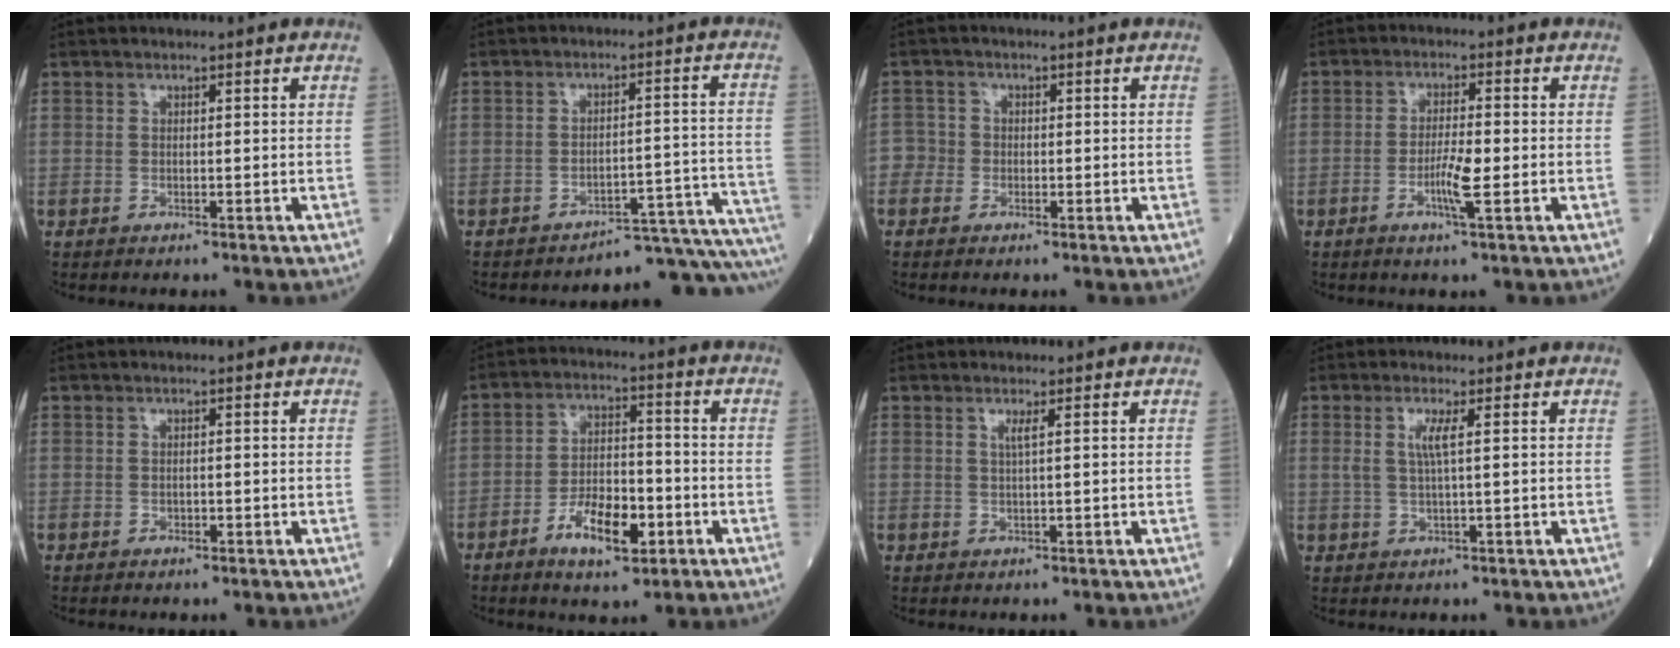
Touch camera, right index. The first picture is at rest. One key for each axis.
{"total": 13.6, "fx": -13.5, "fy": -0.4, "fz": 1.3, "tx": 0.019, "ty": 0.044, "tz": -0.166}
{"total": 2.4, "fx": -1.0, "fy": 2.2, "fz": -0.1, "tx": 0.012, "ty": 0.009, "tz": -0.029}
{"total": 4.4, "fx": -1.4, "fy": 0.2, "fz": 4.2, "tx": -0.082, "ty": -0.004, "tz": -0.027}
{"total": 0.5, "fx": -0.3, "fy": 0.4, "fz": 0.2, "tx": -0.005, "ty": 0.002, "tz": -0.005}
{"total": 8.8, "fx": -4.2, "fy": 3.5, "fz": 6.9, "tx": -0.130, "ty": 0.007, "tz": -0.071}
{"total": 1.1, "fx": 0.5, "fy": -0.3, "fz": 1.0, "tx": -0.026, "ty": -0.003, "tz": 0.009}
{"total": 2.8, "fx": 0.7, "fy": -0.1, "fz": 2.7, "tx": -0.063, "ty": 0.000, "tz": 0.014}